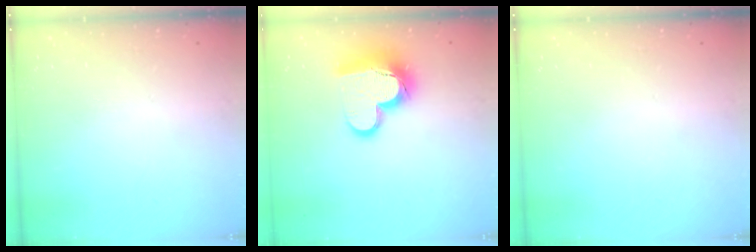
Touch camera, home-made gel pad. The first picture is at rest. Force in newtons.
{"total": 14.9, "press": 14.9, "slide": 1.2}
{"total": 0.0}